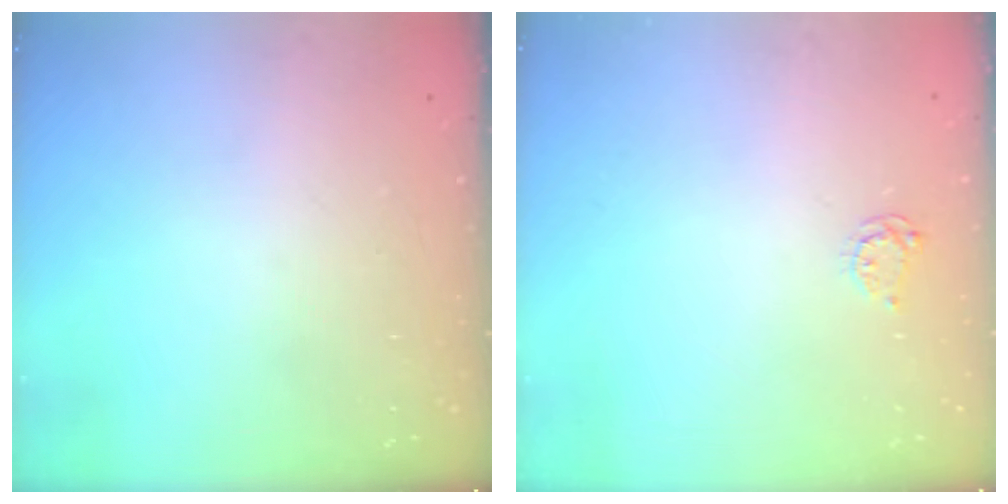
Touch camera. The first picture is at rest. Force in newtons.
{"total": 3.5, "press": 3.5, "slide": 0.5}